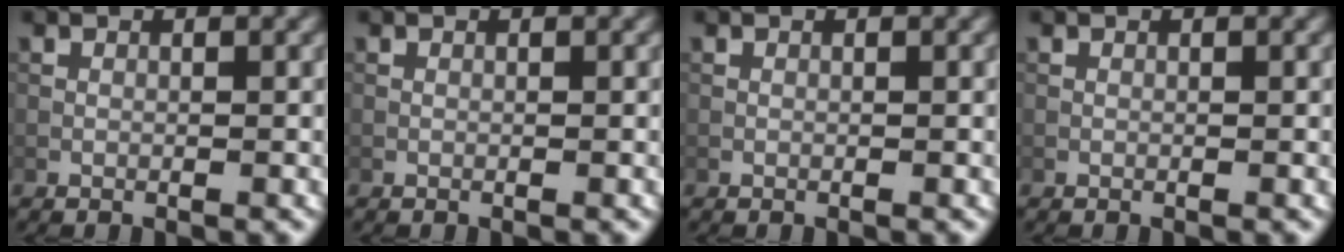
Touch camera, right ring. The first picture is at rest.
{"total": 0.0}
{"total": 0.0}
{"total": 0.0}